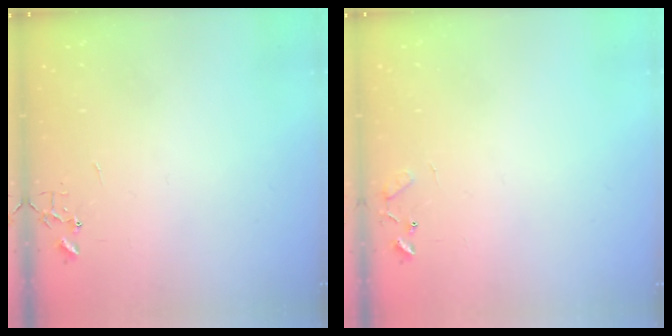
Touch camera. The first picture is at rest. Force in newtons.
{"total": 7.6, "press": 7.5, "slide": 0.6}